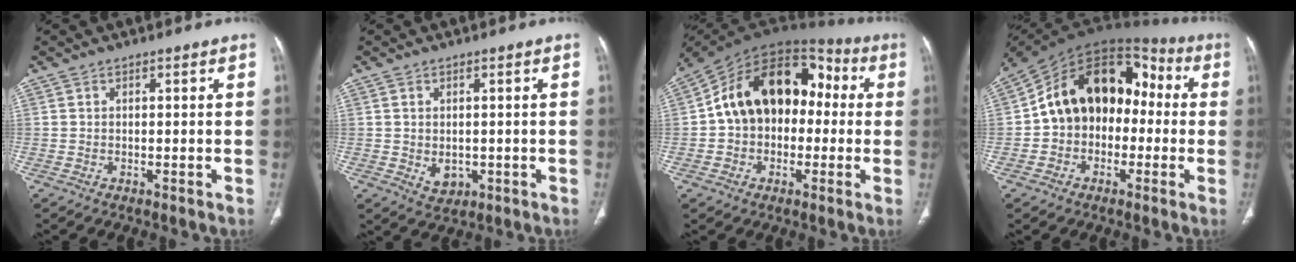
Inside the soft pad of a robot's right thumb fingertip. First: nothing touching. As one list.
[{"total": 3.6, "force": [-0.4, 2.7, 2.3], "torque": [-0.027, -0.003, 0.007]}, {"total": 19.6, "force": [1.0, 13.8, 13.8], "torque": [-0.186, 0.056, 0.006]}, {"total": 18.3, "force": [-0.1, 13.4, 12.5], "torque": [-0.156, 0.059, -0.014]}]